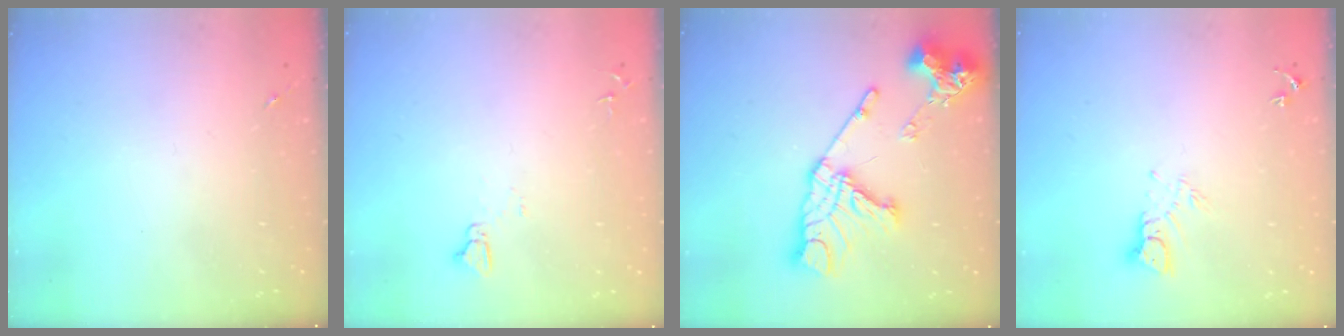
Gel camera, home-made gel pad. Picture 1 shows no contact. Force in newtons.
{"total": 3.6, "press": 3.6, "slide": 0.4}
{"total": 20.9, "press": 20.8, "slide": 2.3}
{"total": 4.9, "press": 4.8, "slide": 0.4}